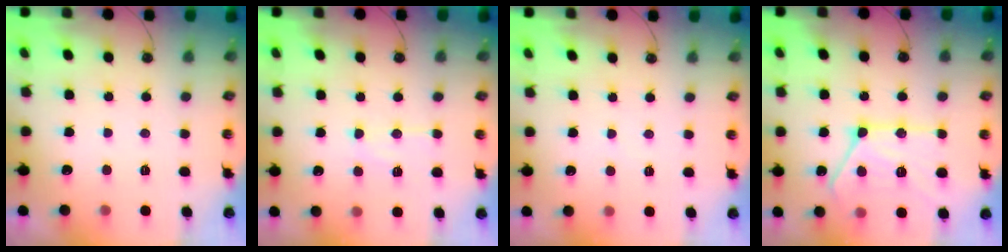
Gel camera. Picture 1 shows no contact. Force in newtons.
{"total": 9.8, "press": 9.7, "slide": 0.9}
{"total": 2.5, "press": 2.4, "slide": 0.4}
{"total": 18.2, "press": 18.1, "slide": 1.9}